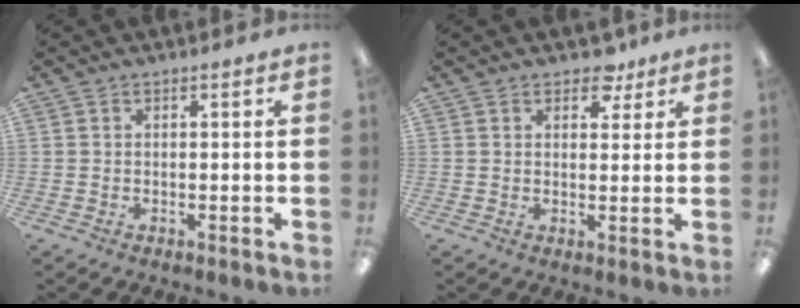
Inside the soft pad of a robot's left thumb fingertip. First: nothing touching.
{"total": 4.7, "force": [3.4, 2.6, 2.0], "torque": [-0.007, -0.016, 0.054]}